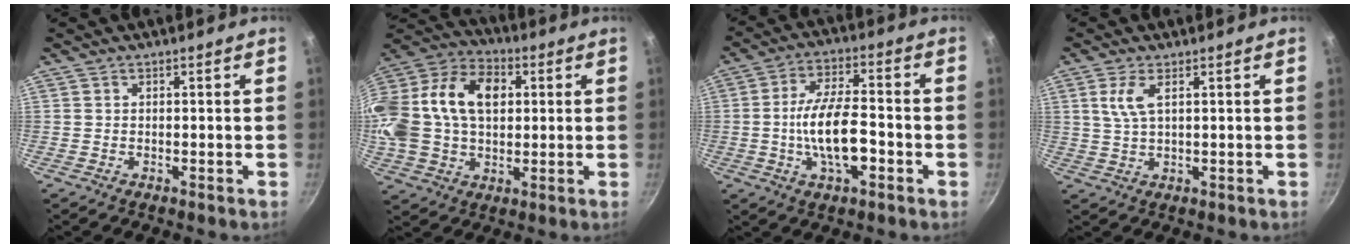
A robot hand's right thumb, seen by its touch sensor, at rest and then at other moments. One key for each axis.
{"total": 23.9, "fx": 3.9, "fy": 16.7, "fz": 16.7, "tx": -0.330, "ty": 0.037, "tz": 0.057}
{"total": 11.9, "fx": -2.7, "fy": 4.9, "fz": 10.5, "tx": -0.181, "ty": 0.025, "tz": -0.053}
{"total": 4.5, "fx": 1.6, "fy": 1.7, "fz": 3.8, "tx": -0.083, "ty": -0.003, "tz": 0.036}